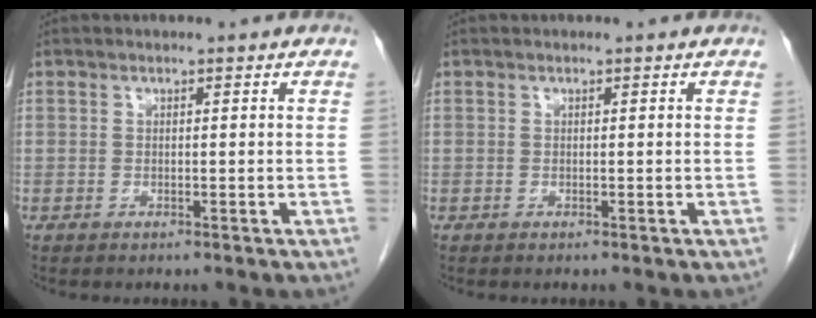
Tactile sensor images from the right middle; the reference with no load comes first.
{"total": 0.0}